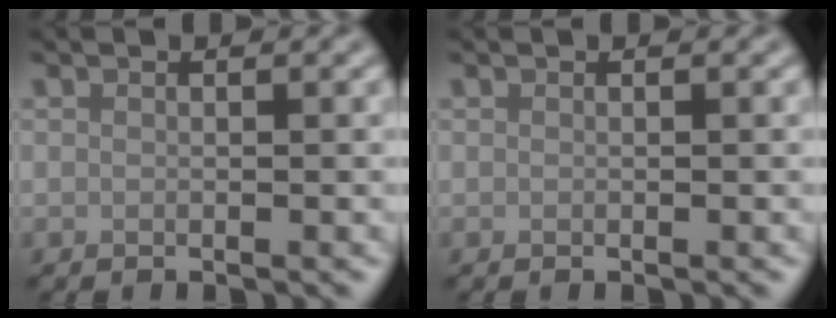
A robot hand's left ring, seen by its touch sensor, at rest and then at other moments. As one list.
[{"total": 0.0}]